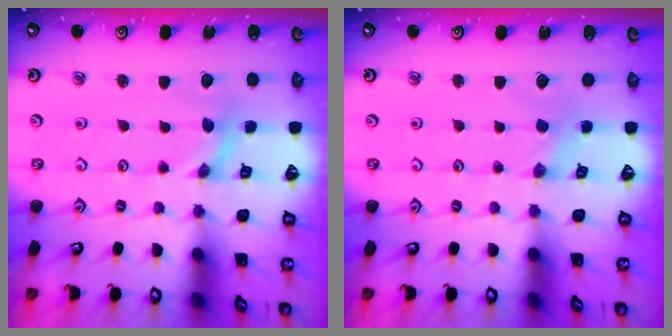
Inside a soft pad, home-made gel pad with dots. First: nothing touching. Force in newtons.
{"total": 0.0}